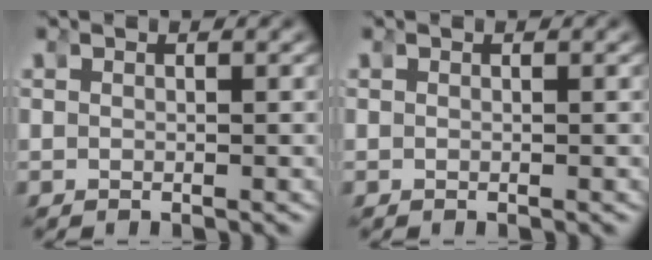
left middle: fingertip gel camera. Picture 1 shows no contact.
{"total": 0.0}